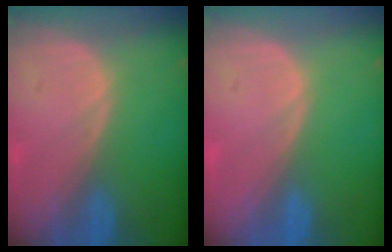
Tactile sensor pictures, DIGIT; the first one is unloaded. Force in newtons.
{"total": 0.0}